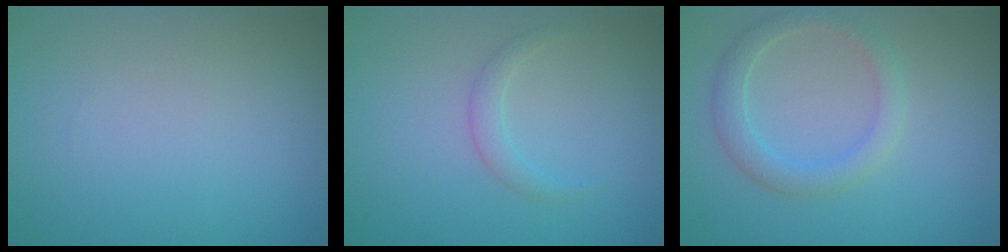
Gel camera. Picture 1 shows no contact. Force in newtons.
{"total": 1.2, "press": 1.2, "slide": 0.1}
{"total": 2.7, "press": 2.7, "slide": 0.0}